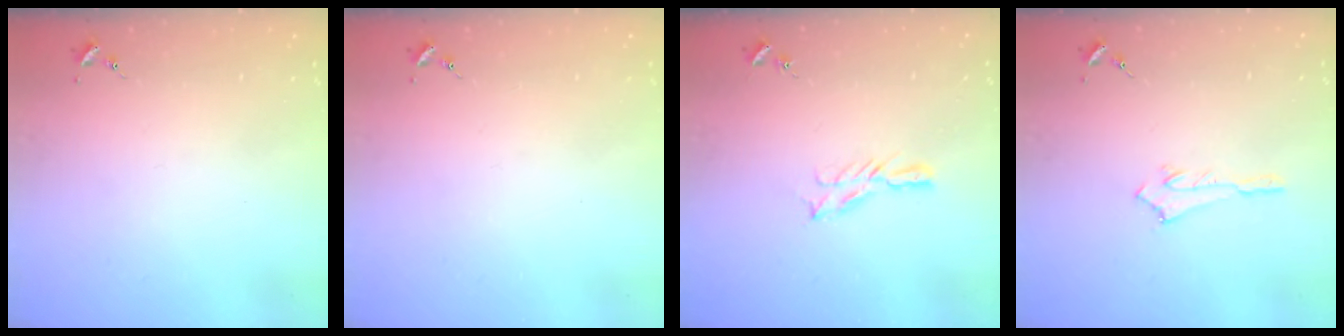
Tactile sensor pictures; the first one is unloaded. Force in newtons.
{"total": 0.0}
{"total": 4.7, "press": 4.7, "slide": 0.5}
{"total": 2.5, "press": 2.5, "slide": 0.2}